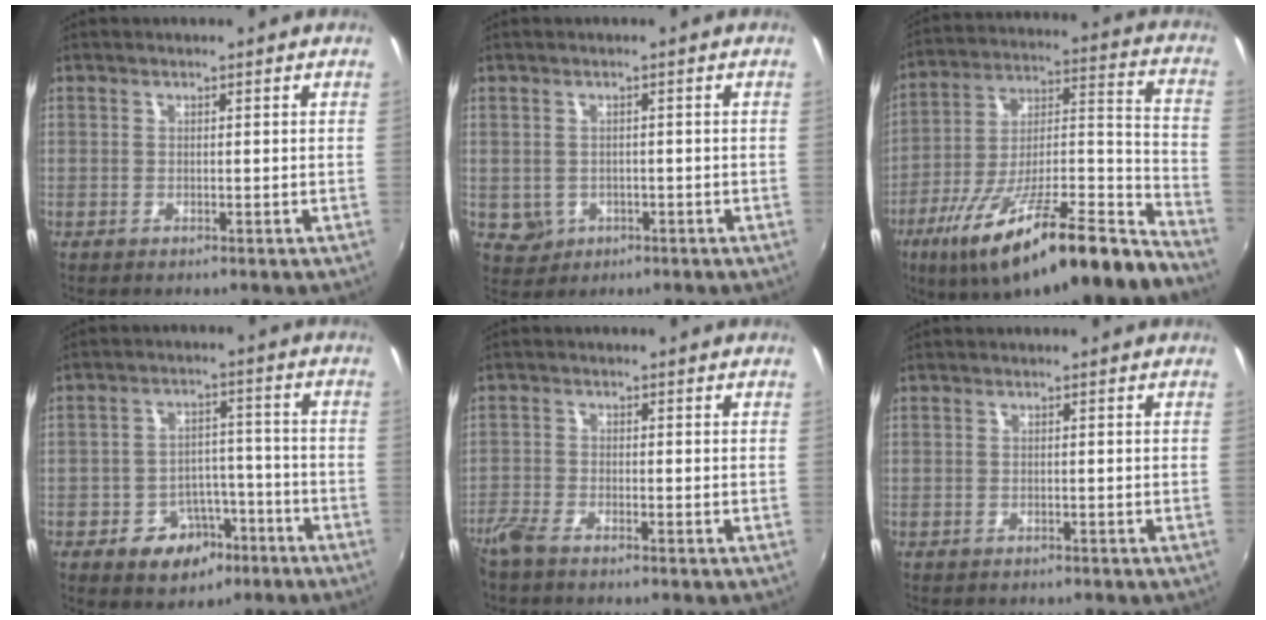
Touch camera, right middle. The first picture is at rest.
{"total": 3.6, "force": [-0.7, 3.4, 1.0], "torque": [-0.025, -0.001, 0.000]}
{"total": 24.6, "force": [-17.7, 3.0, 16.8], "torque": [-0.259, -0.021, -0.289]}
{"total": 8.9, "force": [-4.9, 6.5, 3.6], "torque": [-0.075, 0.025, -0.054]}
{"total": 4.0, "force": [-3.4, 0.8, 1.8], "torque": [-0.052, -0.011, -0.072]}
{"total": 0.9, "force": [-0.8, 0.4, 0.1], "torque": [-0.007, 0.000, -0.010]}